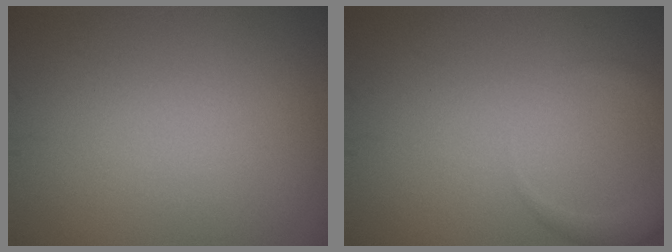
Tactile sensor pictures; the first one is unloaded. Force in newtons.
{"total": 2.3, "press": 2.3, "slide": 0.1}